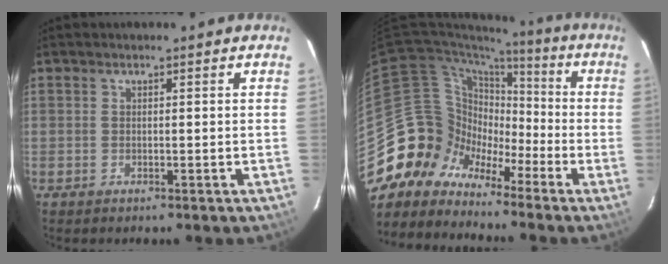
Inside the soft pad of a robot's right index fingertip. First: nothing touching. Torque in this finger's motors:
{"motor_torque": [-0.37, -0.65, -0.34, -0.21]}